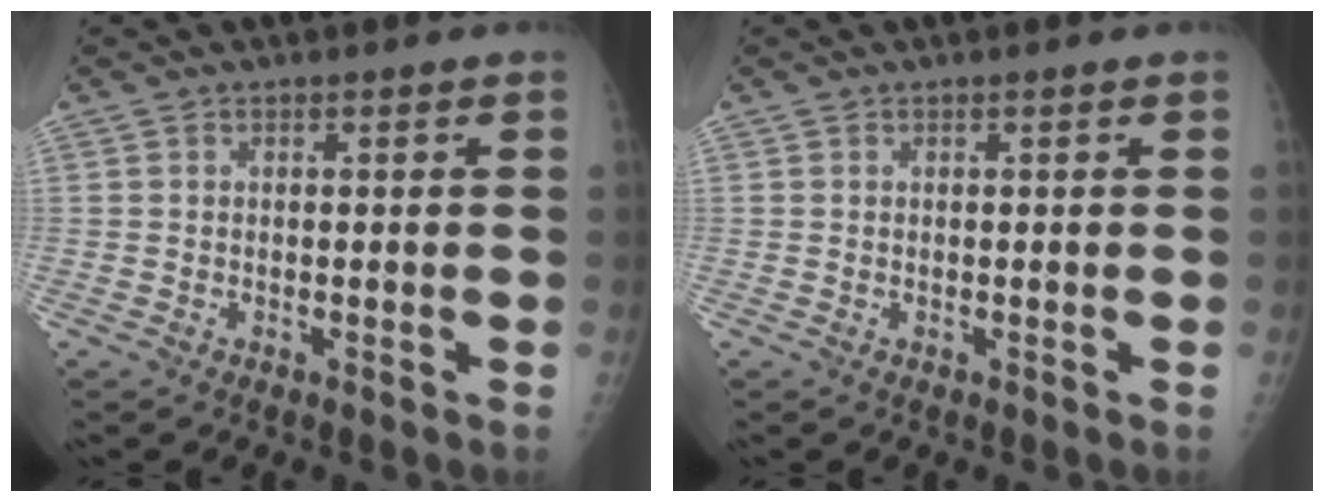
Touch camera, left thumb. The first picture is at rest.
{"total": 0.0}